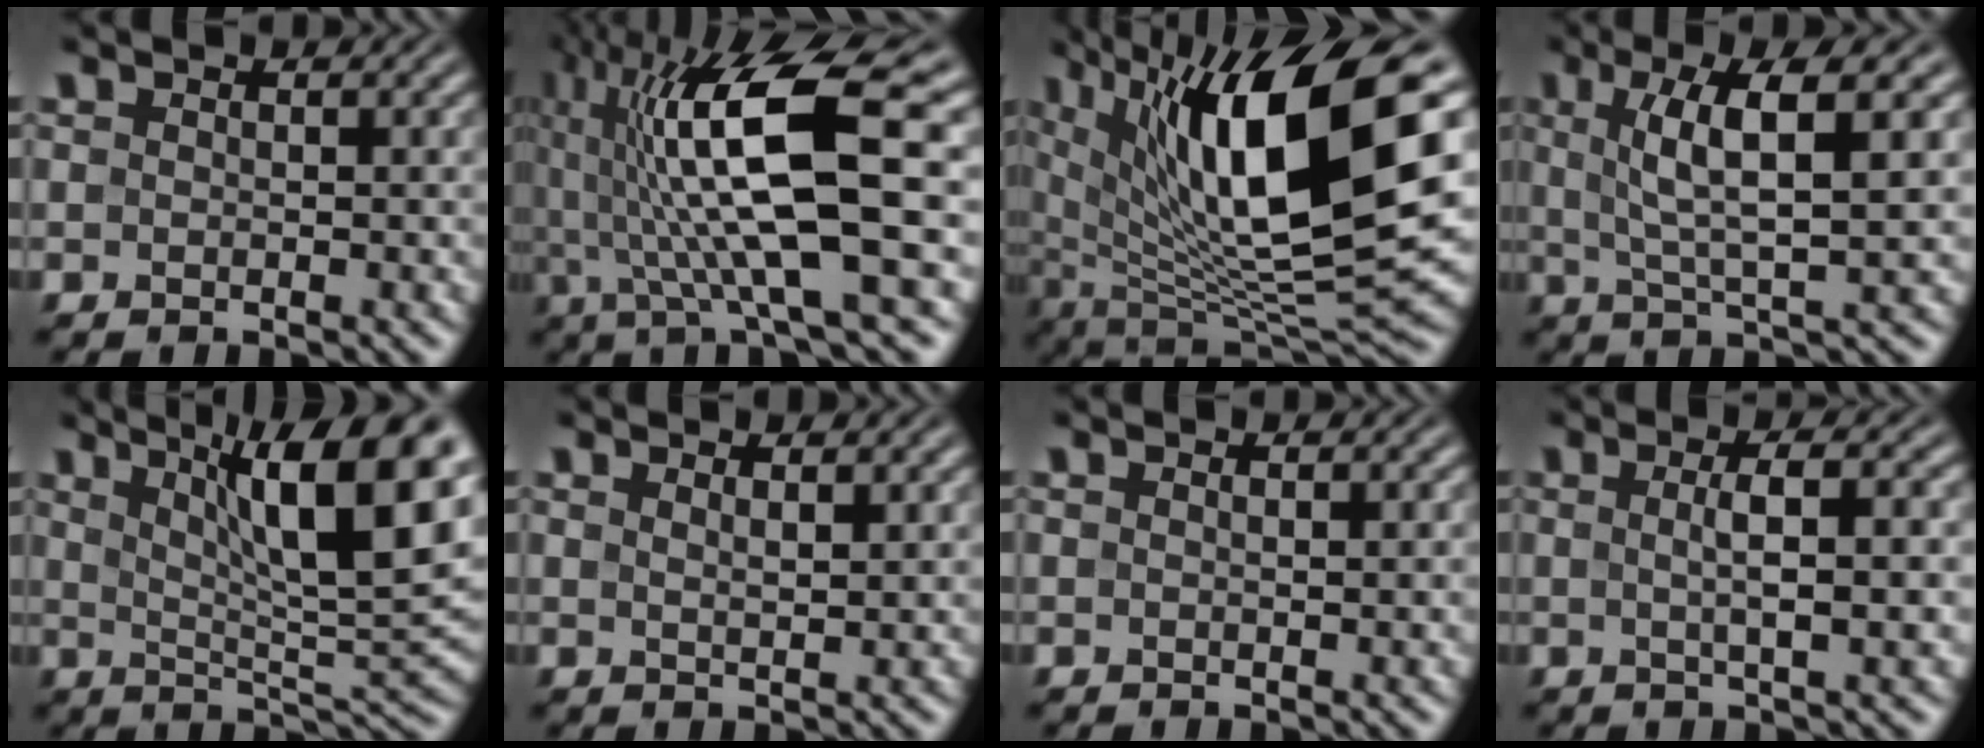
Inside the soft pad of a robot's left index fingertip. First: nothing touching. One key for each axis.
{"total": 13.2, "fx": 2.2, "fy": 3.0, "fz": 12.7, "tx": -0.225, "ty": 0.013, "tz": 0.042}
{"total": 15.2, "fx": 5.1, "fy": 4.6, "fz": 13.5, "tx": -0.223, "ty": -0.003, "tz": 0.087}
{"total": 7.2, "fx": 2.1, "fy": 1.5, "fz": 6.7, "tx": -0.115, "ty": 0.008, "tz": 0.035}
{"total": 12.6, "fx": 4.9, "fy": 3.0, "fz": 11.2, "tx": -0.152, "ty": 0.004, "tz": 0.080}
{"total": 1.5, "fx": 1.0, "fy": 0.4, "fz": 1.1, "tx": -0.012, "ty": 0.002, "tz": 0.013}
{"total": 1.0, "fx": 0.2, "fy": 0.1, "fz": 0.9, "tx": -0.014, "ty": 0.004, "tz": 0.002}
{"total": 4.5, "fx": 0.2, "fy": 1.1, "fz": 4.3, "tx": -0.063, "ty": 0.009, "tz": 0.003}